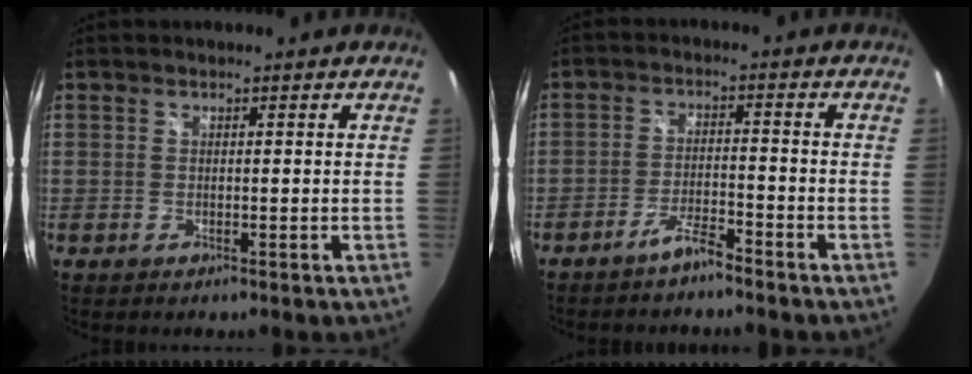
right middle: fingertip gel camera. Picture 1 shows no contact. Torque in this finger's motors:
{"motor_torque": [0.63, -0.56, 0.15, 0.05]}